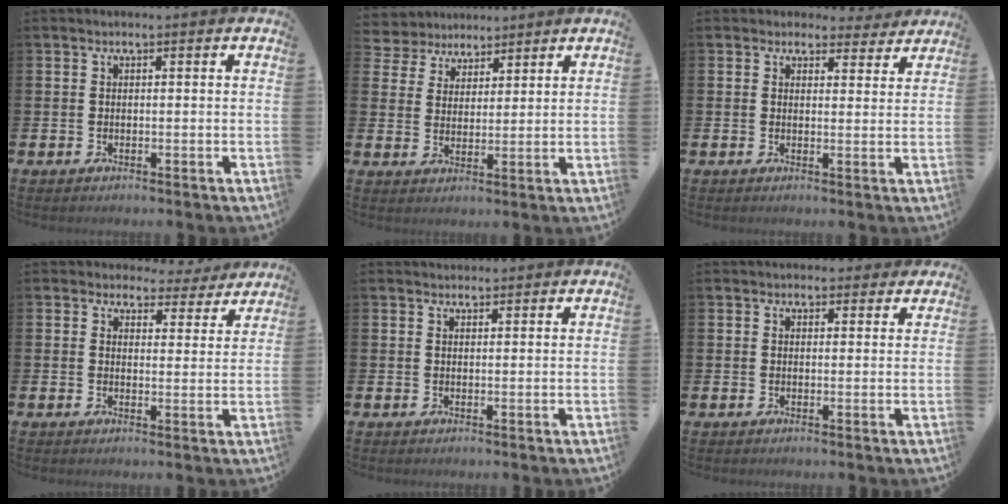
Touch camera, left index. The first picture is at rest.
{"total": 4.4, "force": [3.8, 1.9, -1.0], "torque": [-0.009, -0.015, 0.070]}
{"total": 3.3, "force": [3.0, 1.3, 0.3], "torque": [0.000, -0.019, 0.051]}
{"total": 3.6, "force": [3.2, 1.6, 0.5], "torque": [-0.007, -0.024, 0.051]}
{"total": 1.4, "force": [1.4, 0.5, 0.0], "torque": [0.007, -0.002, 0.024]}
{"total": 1.9, "force": [1.6, 1.0, 0.0], "torque": [0.013, -0.002, 0.026]}